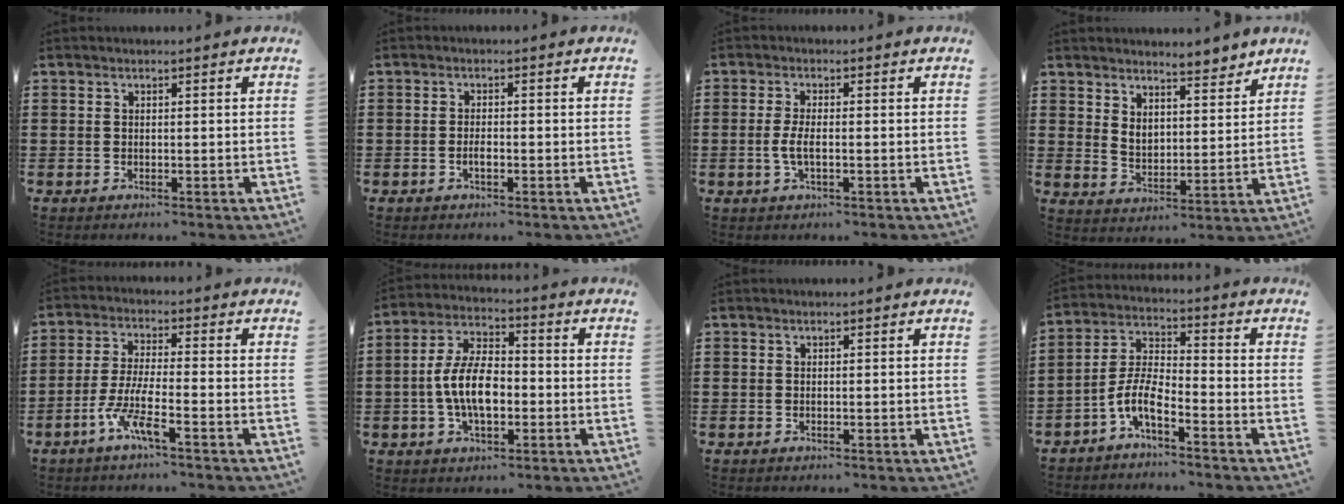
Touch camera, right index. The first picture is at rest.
{"total": 1.5, "force": [-0.6, 0.6, 1.2], "torque": [-0.026, 0.000, -0.009]}
{"total": 3.2, "force": [-0.6, 1.0, 3.0], "torque": [-0.076, -0.005, -0.018]}
{"total": 5.3, "force": [4.7, 2.2, 1.1], "torque": [-0.034, -0.018, 0.085]}
{"total": 6.7, "force": [-4.0, 0.7, 5.3], "torque": [-0.126, -0.013, -0.081]}
{"total": 8.9, "force": [-1.6, 4.5, 7.4], "torque": [-0.165, 0.003, -0.034]}
{"total": 0.0}
{"total": 6.0, "force": [-4.0, 1.8, 4.1], "torque": [-0.117, -0.010, -0.088]}